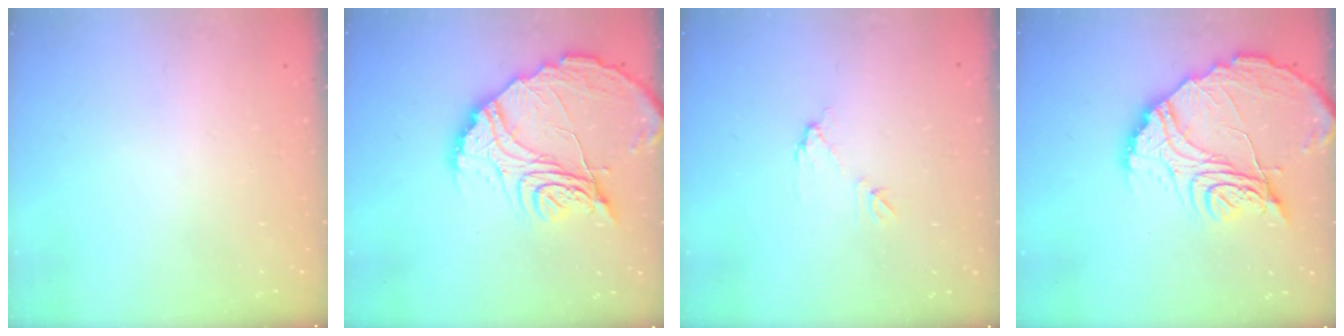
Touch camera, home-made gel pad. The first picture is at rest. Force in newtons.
{"total": 18.4, "press": 18.3, "slide": 1.6}
{"total": 5.3, "press": 5.3, "slide": 0.3}
{"total": 18.4, "press": 18.3, "slide": 1.6}